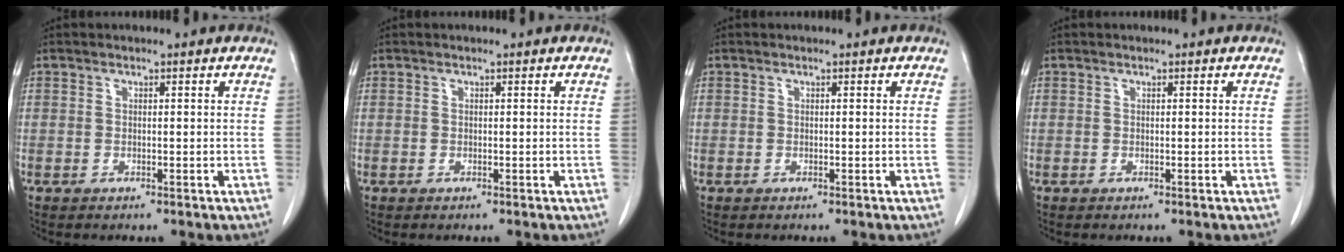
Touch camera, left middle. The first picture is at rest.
{"total": 0.0}
{"total": 0.0}
{"total": 0.0}